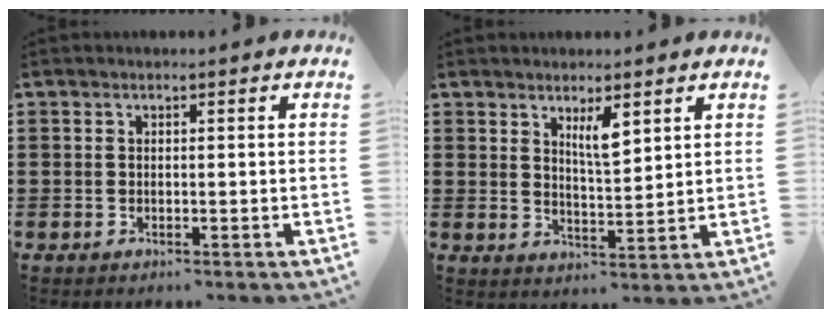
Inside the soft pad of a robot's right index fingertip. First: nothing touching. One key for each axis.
{"total": 4.4, "fx": 2.6, "fy": 1.2, "fz": 3.3, "tx": -0.063, "ty": 0.001, "tz": 0.043}